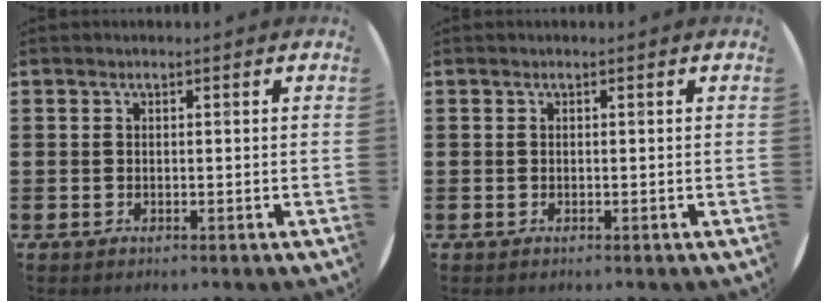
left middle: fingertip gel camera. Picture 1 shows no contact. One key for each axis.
{"total": 0.0}